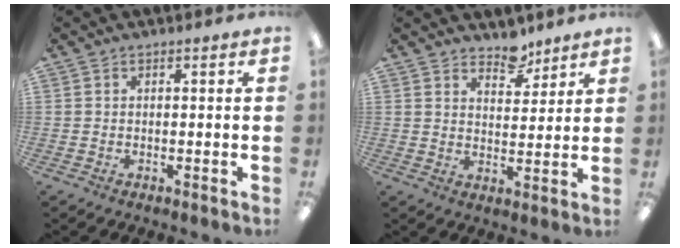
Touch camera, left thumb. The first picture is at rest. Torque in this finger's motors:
{"motor_torque": [0.00, 0.01, -0.62, -0.13, 0.04]}